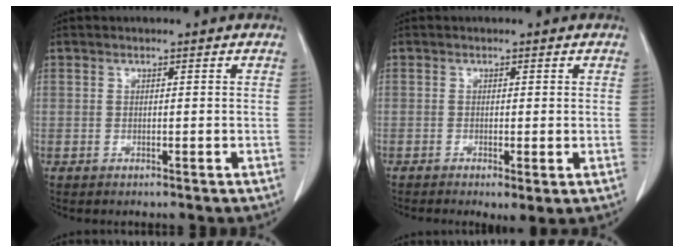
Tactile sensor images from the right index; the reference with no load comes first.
{"total": 2.4, "force": [-0.8, 0.6, 2.2], "torque": [-0.033, -0.007, -0.006]}